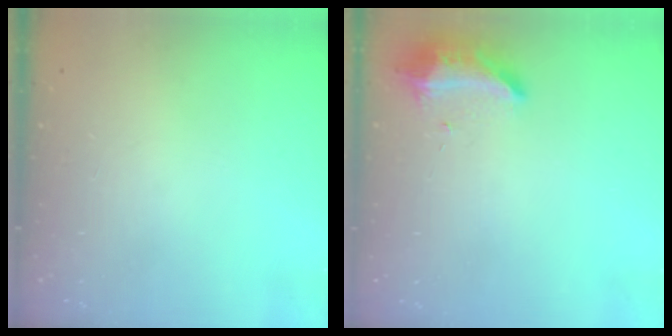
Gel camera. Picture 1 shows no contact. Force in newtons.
{"total": 9.2, "press": 9.2, "slide": 0.6}